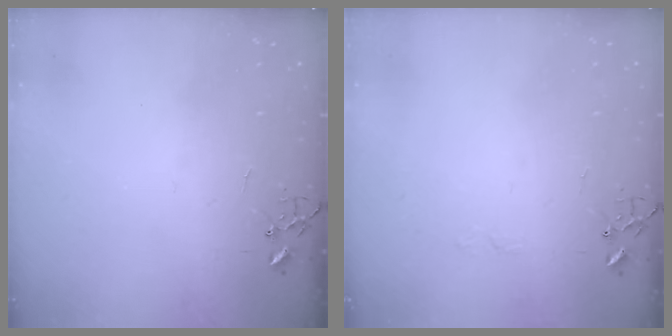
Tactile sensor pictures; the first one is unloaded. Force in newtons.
{"total": 3.3, "press": 3.2, "slide": 0.5}